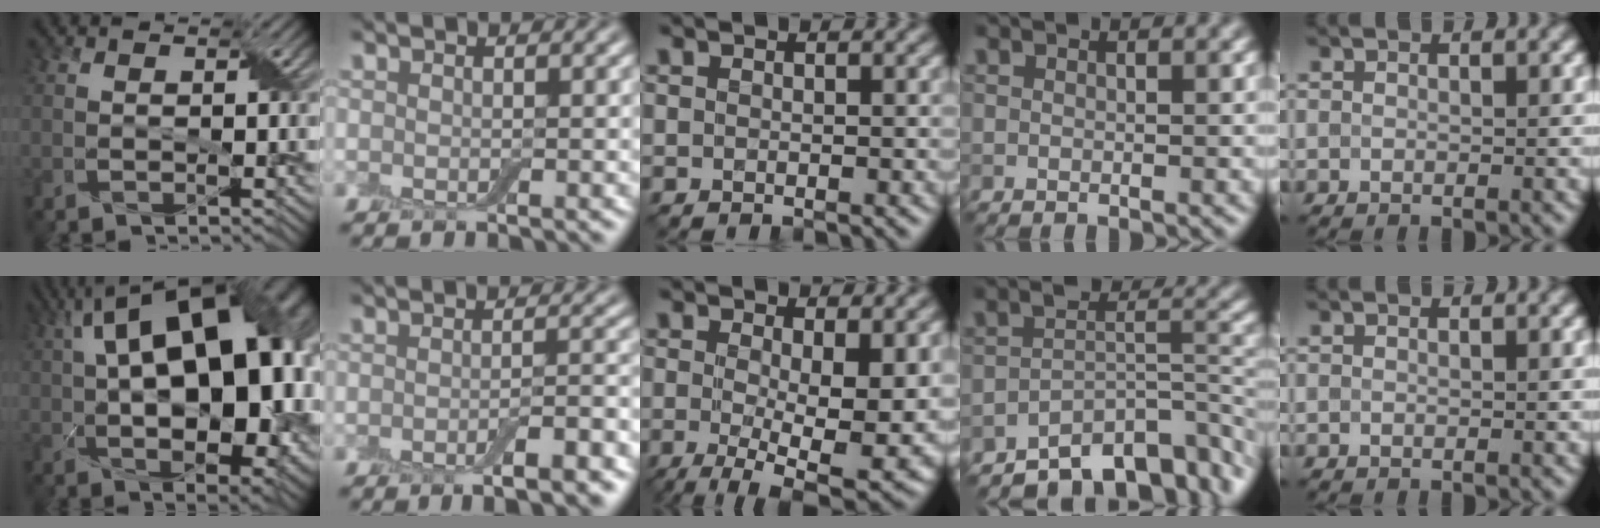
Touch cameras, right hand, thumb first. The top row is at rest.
{"thumb": {"total": 21.3, "force": [4.0, 10.9, 17.9], "torque": [-0.258, 0.051, 0.057]}, "index": {"total": 3.9, "force": [-1.9, 0.9, 3.3], "torque": [-0.048, 0.001, -0.031]}, "middle": {"total": 9.6, "force": [-0.8, 3.5, 8.9], "torque": [-0.150, -0.022, -0.006]}, "ring": {"total": 8.0, "force": [-5.7, 3.4, 4.5], "torque": [-0.047, -0.011, -0.095]}}